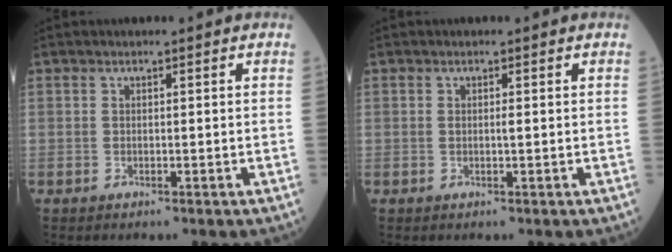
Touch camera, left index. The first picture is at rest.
{"total": 0.6, "force": [0.2, 0.0, 0.6], "torque": [-0.013, 0.001, 0.002]}